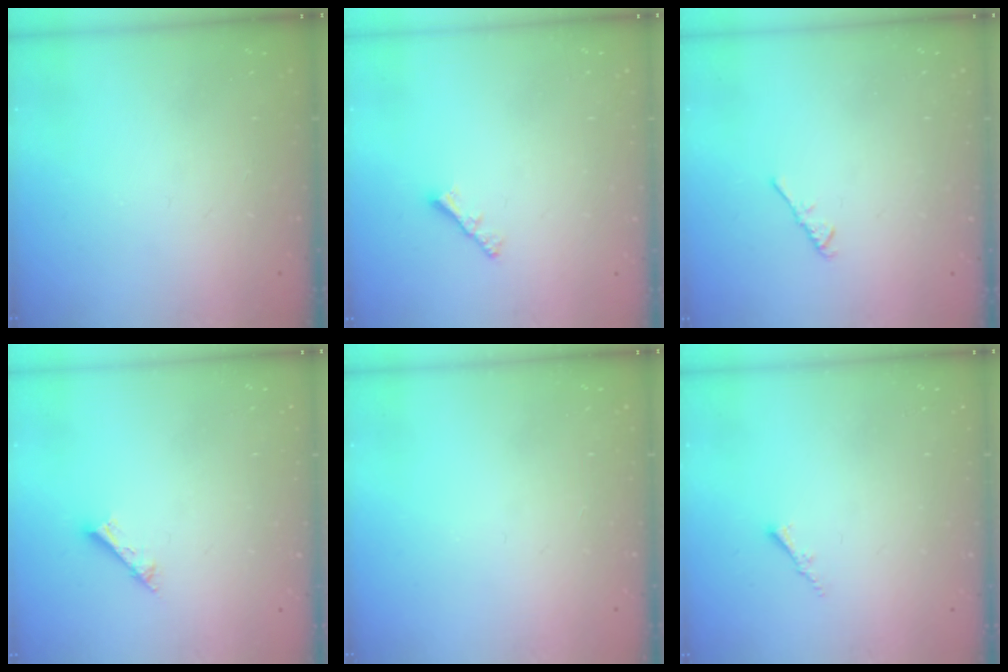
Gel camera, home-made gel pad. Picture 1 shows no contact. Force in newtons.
{"total": 2.2, "press": 2.1, "slide": 0.6}
{"total": 2.6, "press": 2.6, "slide": 0.6}
{"total": 2.6, "press": 2.6, "slide": 0.1}
{"total": 0.0}
{"total": 1.5, "press": 1.5, "slide": 0.4}